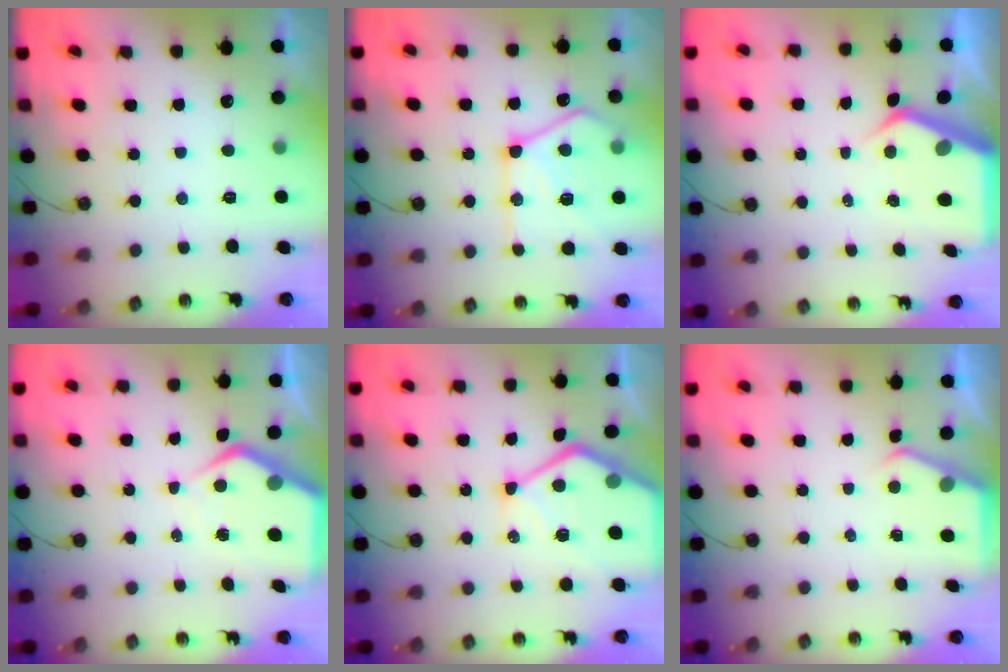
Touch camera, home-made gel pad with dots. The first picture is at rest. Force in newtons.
{"total": 18.8, "press": 18.7, "slide": 1.7}
{"total": 6.3, "press": 6.3, "slide": 0.6}
{"total": 6.7, "press": 6.7, "slide": 0.6}
{"total": 17.0, "press": 16.9, "slide": 1.5}
{"total": 3.4, "press": 3.4, "slide": 0.5}